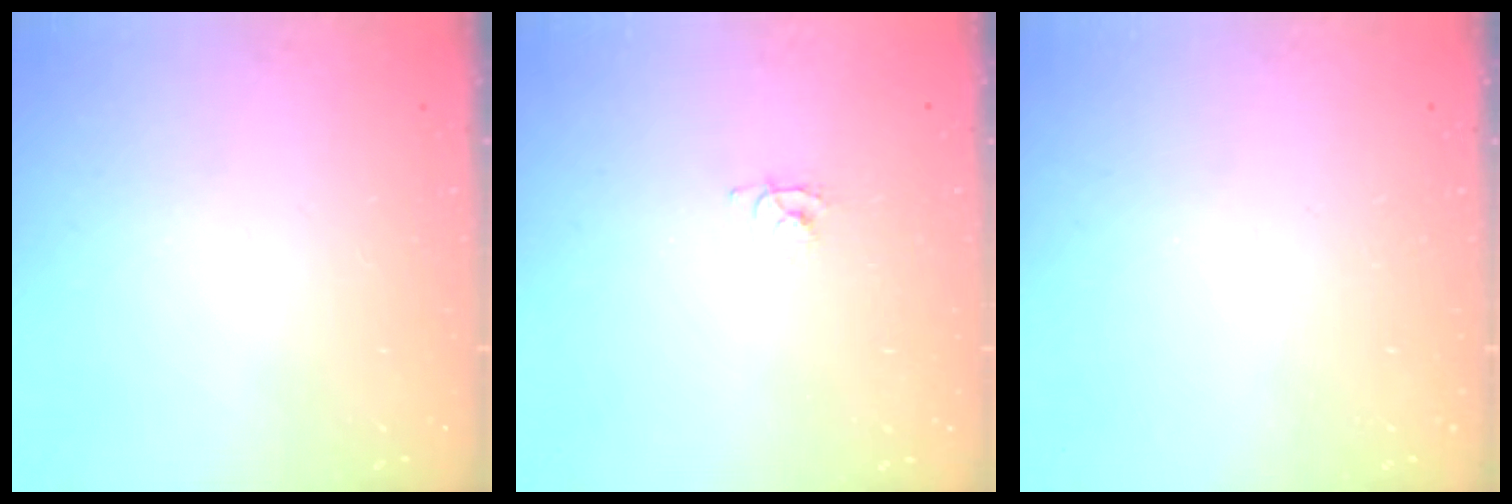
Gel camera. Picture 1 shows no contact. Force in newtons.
{"total": 4.3, "press": 4.2, "slide": 0.5}
{"total": 0.0}